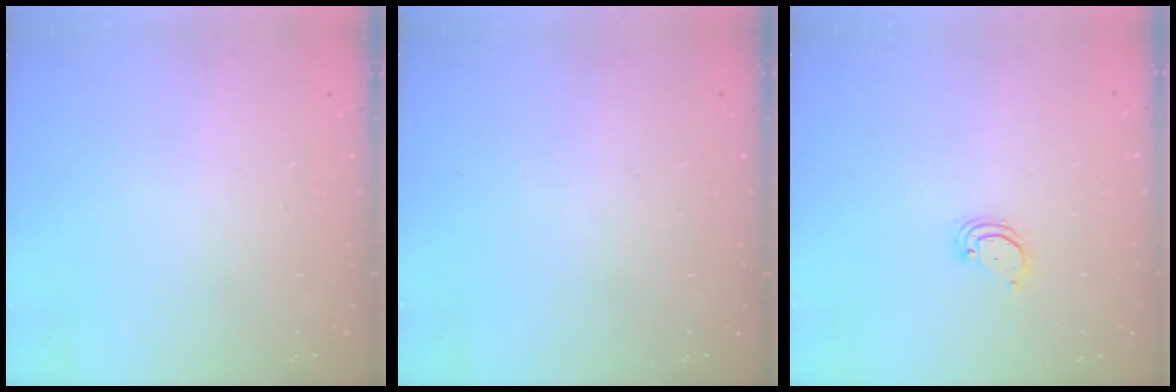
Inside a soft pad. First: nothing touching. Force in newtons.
{"total": 0.0}
{"total": 2.3, "press": 2.3, "slide": 0.2}